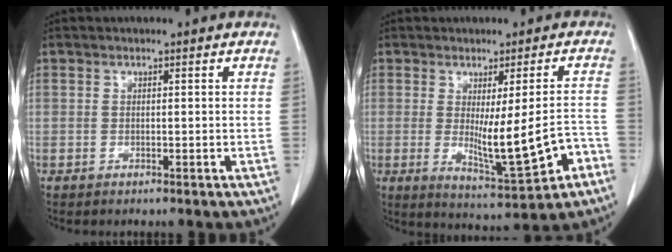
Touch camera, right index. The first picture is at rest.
{"total": 10.9, "force": [-3.0, 1.1, 10.5], "torque": [-0.152, -0.018, -0.030]}